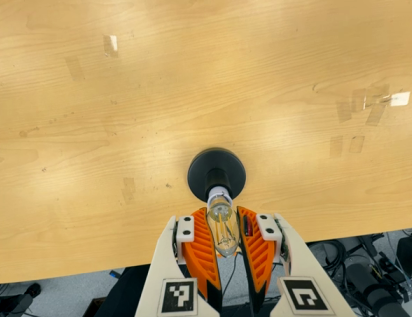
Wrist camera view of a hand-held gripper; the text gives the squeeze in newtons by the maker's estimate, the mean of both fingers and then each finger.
{"total": 19.5, "left": 23.6, "right": 15.3}